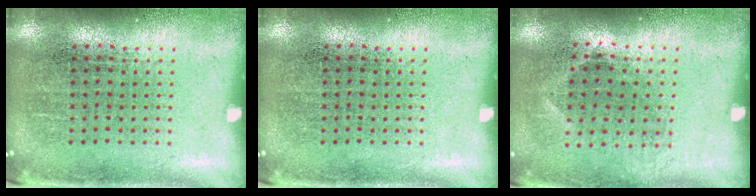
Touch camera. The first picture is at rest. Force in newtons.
{"total": 0.0}
{"total": 0.8, "press": 0.7, "slide": 0.5}